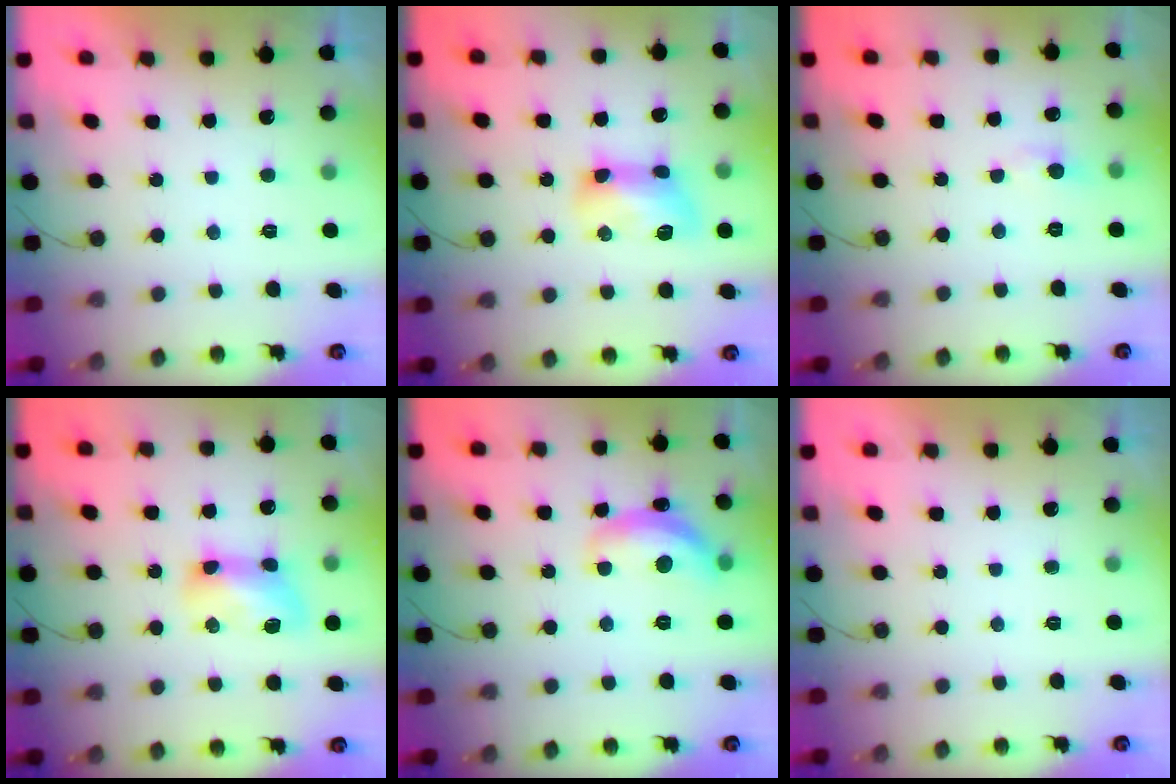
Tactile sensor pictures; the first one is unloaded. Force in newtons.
{"total": 10.5, "press": 10.4, "slide": 0.9}
{"total": 3.6, "press": 3.6, "slide": 0.3}
{"total": 10.4, "press": 10.4, "slide": 0.2}
{"total": 13.2, "press": 13.2, "slide": 0.7}
{"total": 0.0}